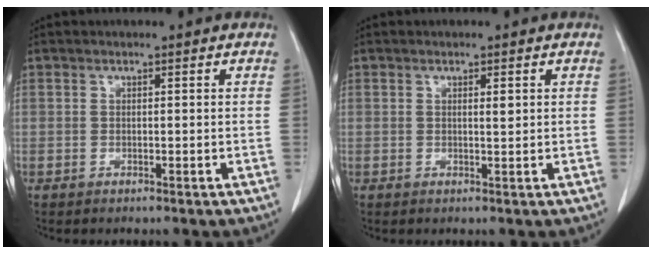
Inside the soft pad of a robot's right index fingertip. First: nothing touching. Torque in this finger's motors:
{"motor_torque": [-0.24, 0.03, -0.05, 0.00]}